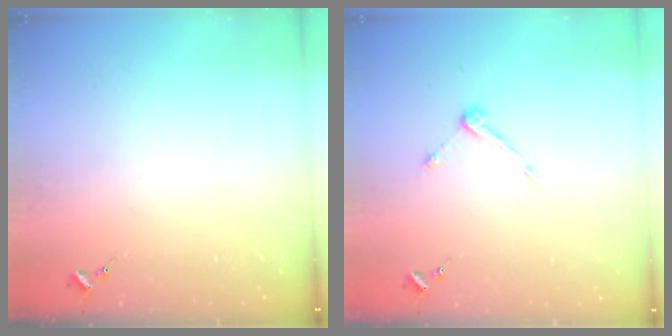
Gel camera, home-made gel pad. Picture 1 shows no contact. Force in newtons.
{"total": 6.5, "press": 6.5, "slide": 0.6}